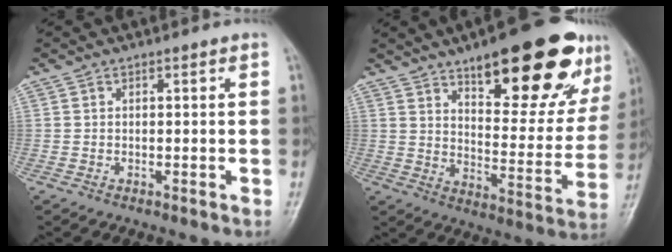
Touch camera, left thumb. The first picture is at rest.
{"total": 24.9, "force": [14.5, 8.6, 18.3], "torque": [-0.207, -0.052, 0.209]}